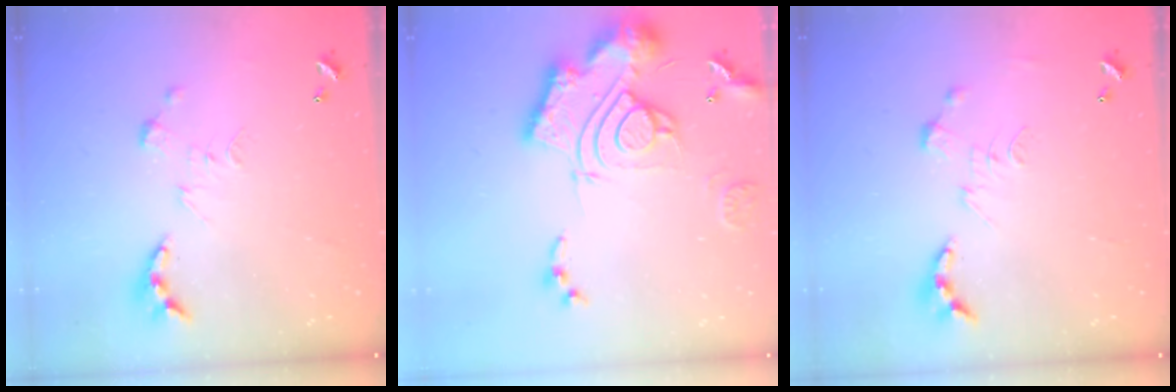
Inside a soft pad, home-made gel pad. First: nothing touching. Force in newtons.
{"total": 23.3, "press": 23.1, "slide": 2.3}
{"total": 0.0}